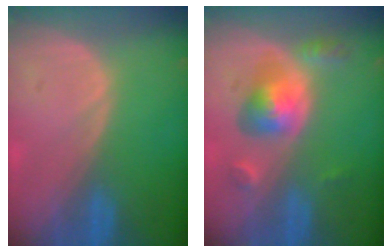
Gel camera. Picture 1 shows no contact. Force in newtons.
{"total": 6.1, "press": 5.6, "slide": 2.4}